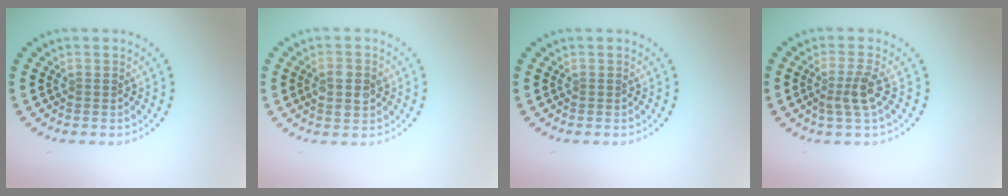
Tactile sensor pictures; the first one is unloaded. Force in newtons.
{"total": 2.7, "press": 2.7, "slide": 0.2}
{"total": 0.0}
{"total": 2.3, "press": 1.8, "slide": 1.5}